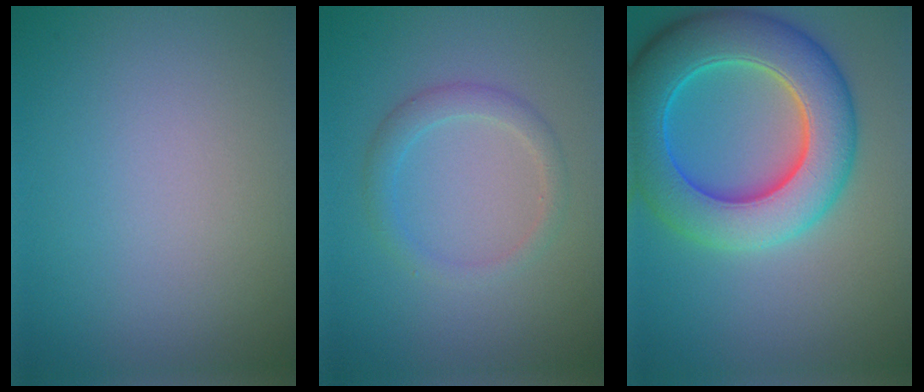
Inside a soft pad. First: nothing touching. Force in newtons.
{"total": 2.1, "press": 2.1, "slide": 0.2}
{"total": 10.1, "press": 10.1, "slide": 0.6}